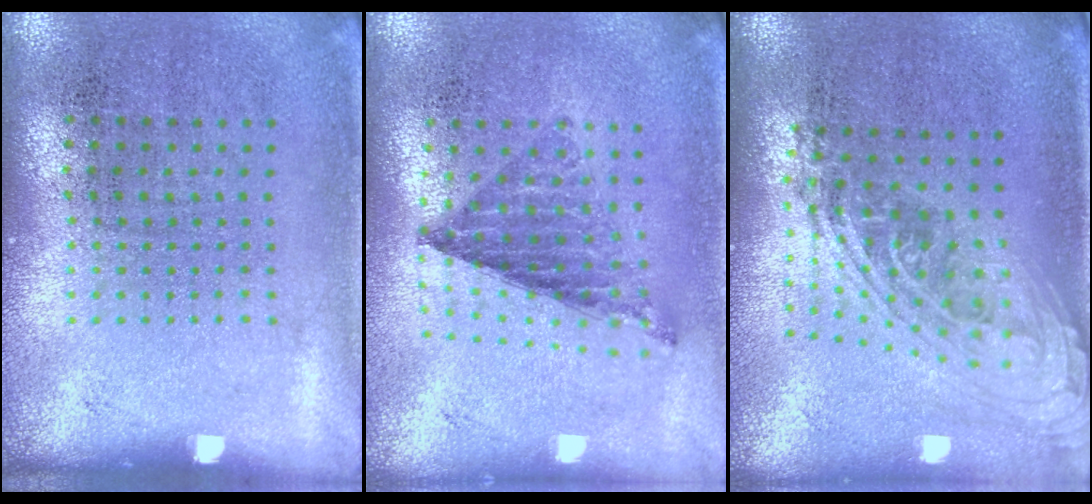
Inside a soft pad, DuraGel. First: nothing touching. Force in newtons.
{"total": 0.7, "press": 0.7, "slide": 0.1}
{"total": 2.1, "press": 1.6, "slide": 1.4}